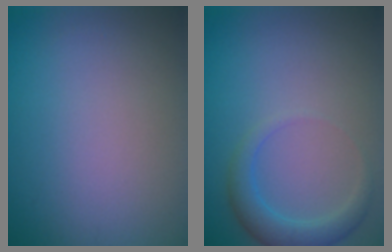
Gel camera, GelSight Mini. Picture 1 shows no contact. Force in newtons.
{"total": 2.6, "press": 2.6, "slide": 0.0}